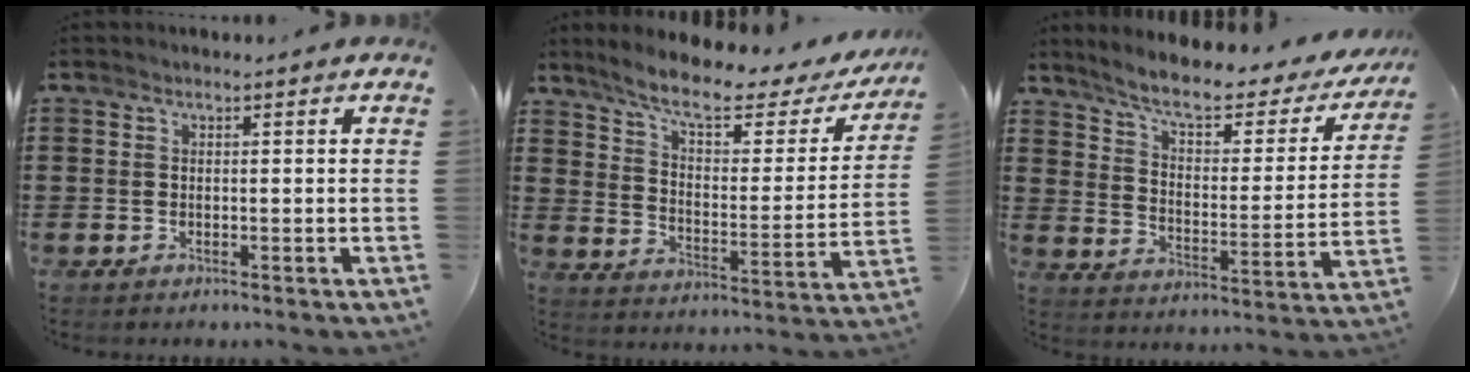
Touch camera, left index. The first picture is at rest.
{"total": 8.1, "force": [6.2, 1.4, 5.1], "torque": [-0.114, -0.030, 0.101]}
{"total": 7.0, "force": [5.6, 1.2, 4.0], "torque": [-0.093, -0.031, 0.089]}